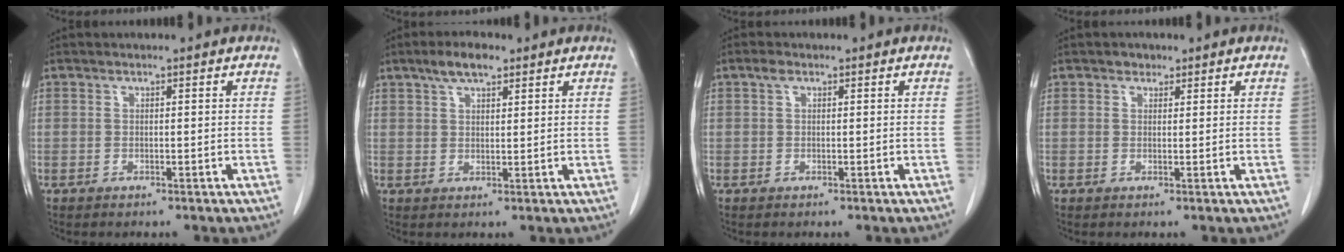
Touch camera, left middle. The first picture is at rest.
{"total": 4.6, "force": [3.1, 1.5, 3.0], "torque": [-0.060, 0.011, 0.057]}
{"total": 0.9, "force": [0.5, 0.5, 0.6], "torque": [-0.013, 0.010, 0.008]}
{"total": 1.2, "force": [0.8, 0.9, 0.2], "torque": [0.000, -0.002, 0.010]}